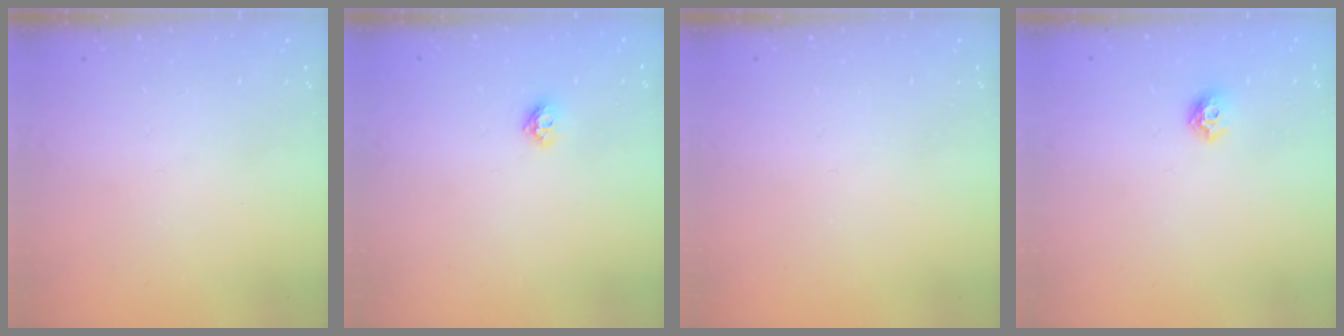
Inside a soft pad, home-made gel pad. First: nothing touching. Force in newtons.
{"total": 5.8, "press": 5.8, "slide": 0.7}
{"total": 0.0}
{"total": 7.3, "press": 7.2, "slide": 0.8}